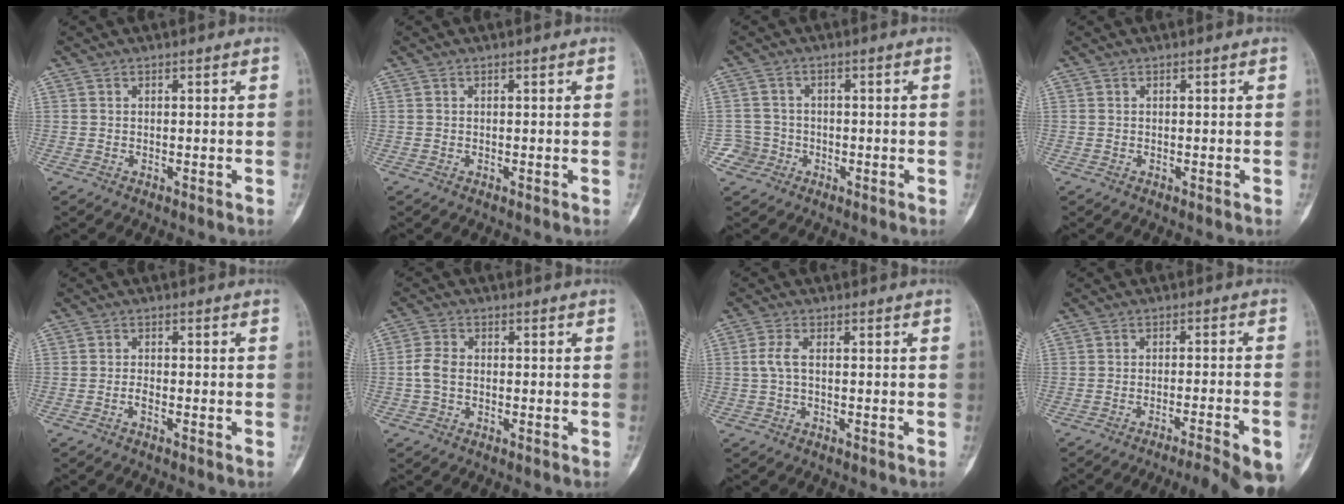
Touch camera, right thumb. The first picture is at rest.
{"total": 0.0}
{"total": 3.6, "force": [-1.5, 3.2, -0.4], "torque": [0.025, 0.016, -0.031]}
{"total": 0.0}
{"total": 1.2, "force": [-0.8, 0.4, 0.9], "torque": [-0.015, 0.004, -0.016]}
{"total": 3.7, "force": [-0.6, 2.6, 2.5], "torque": [-0.051, 0.010, -0.017]}
{"total": 2.7, "force": [0.0, 1.1, 2.5], "torque": [-0.061, 0.003, -0.003]}
{"total": 15.0, "force": [-11.6, 1.2, 9.4], "torque": [-0.095, 0.032, -0.152]}